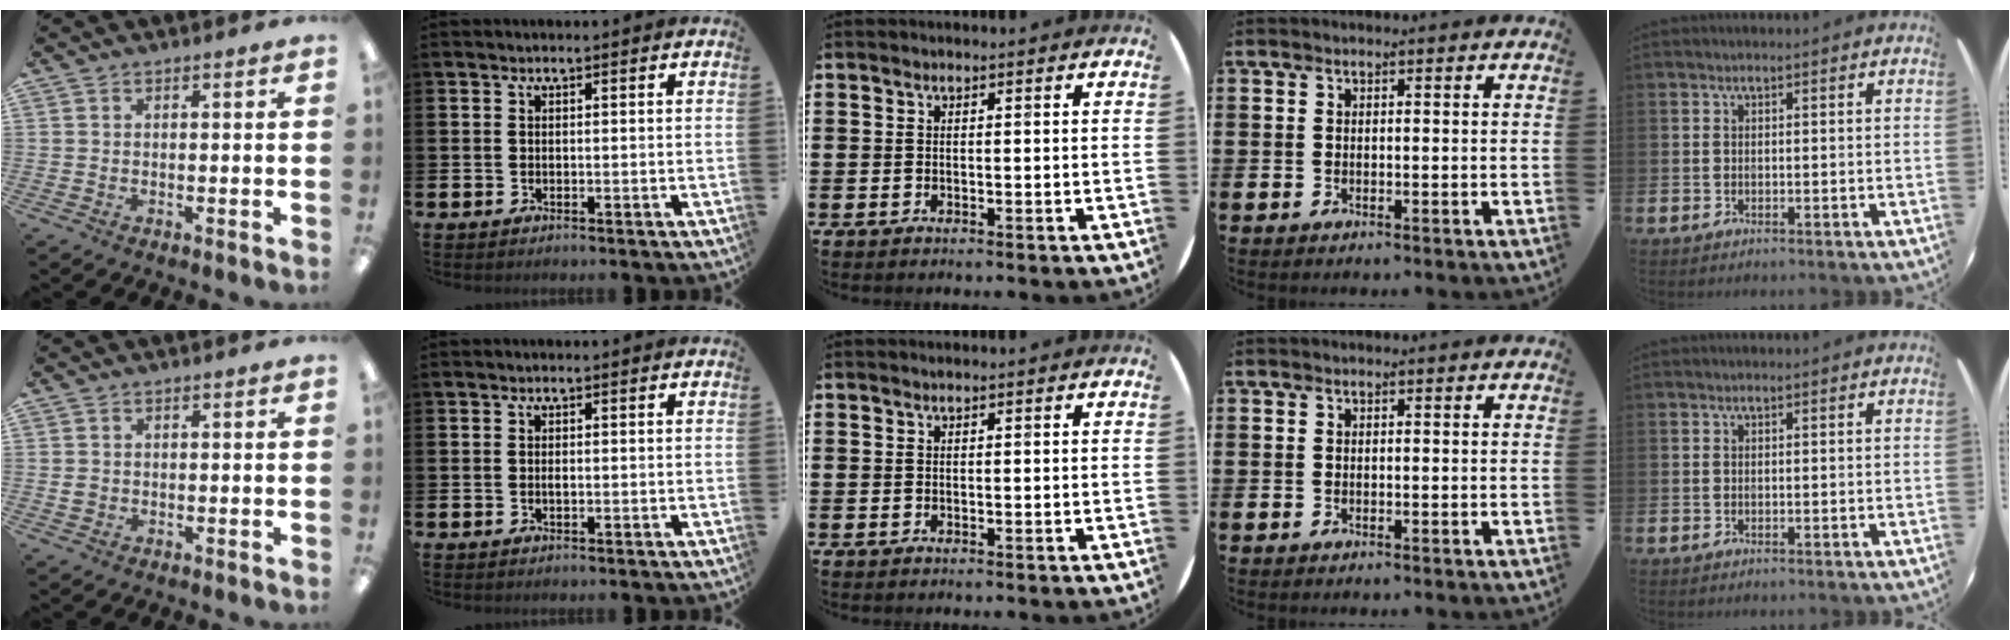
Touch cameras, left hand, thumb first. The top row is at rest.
{"thumb": {"total": 1.2, "force": [-0.2, 1.2, 0.3], "torque": [-0.006, 0.003, -0.005]}, "index": {"total": 0.6, "force": [-0.1, 0.2, 0.5], "torque": [-0.012, 0.000, -0.001]}}